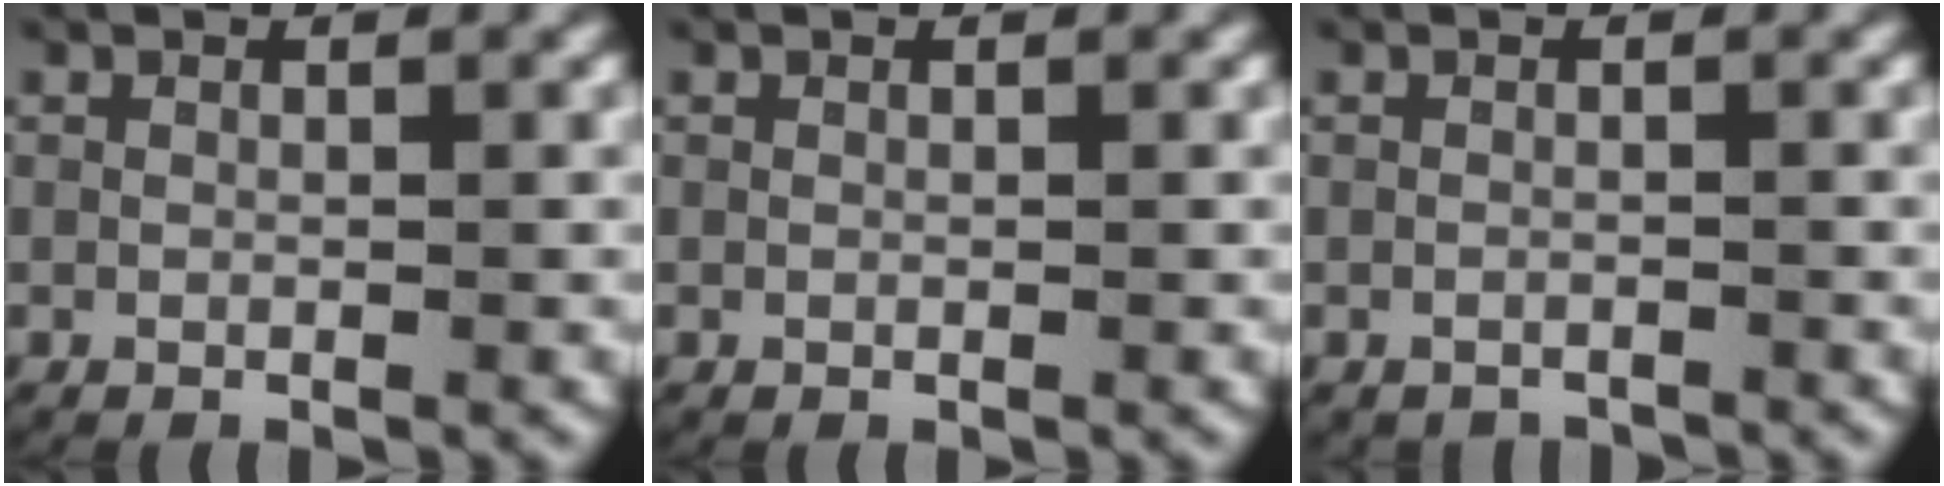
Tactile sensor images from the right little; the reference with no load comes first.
{"total": 0.0}
{"total": 1.3, "force": [-1.3, 0.2, 0.0], "torque": [0.002, -0.005, -0.019]}